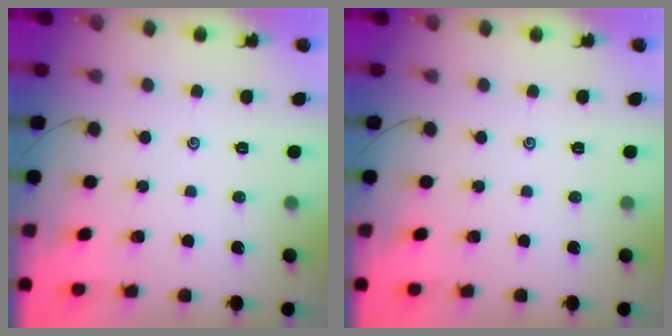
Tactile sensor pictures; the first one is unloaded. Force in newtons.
{"total": 0.0}